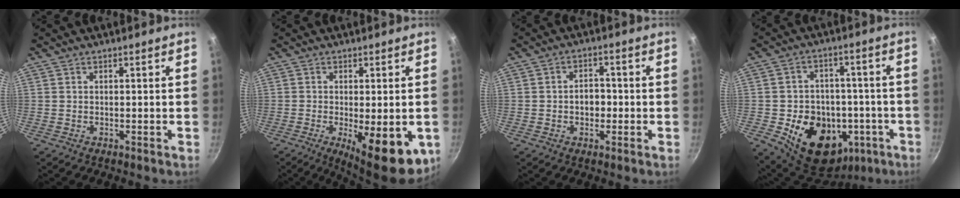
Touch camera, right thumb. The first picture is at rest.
{"total": 13.2, "force": [-3.8, 4.4, 11.8], "torque": [-0.139, -0.008, -0.043]}
{"total": 4.4, "force": [-0.7, 3.2, 2.9], "torque": [-0.019, 0.012, -0.011]}
{"total": 20.0, "force": [-6.4, 14.9, 11.6], "torque": [-0.147, 0.034, -0.074]}